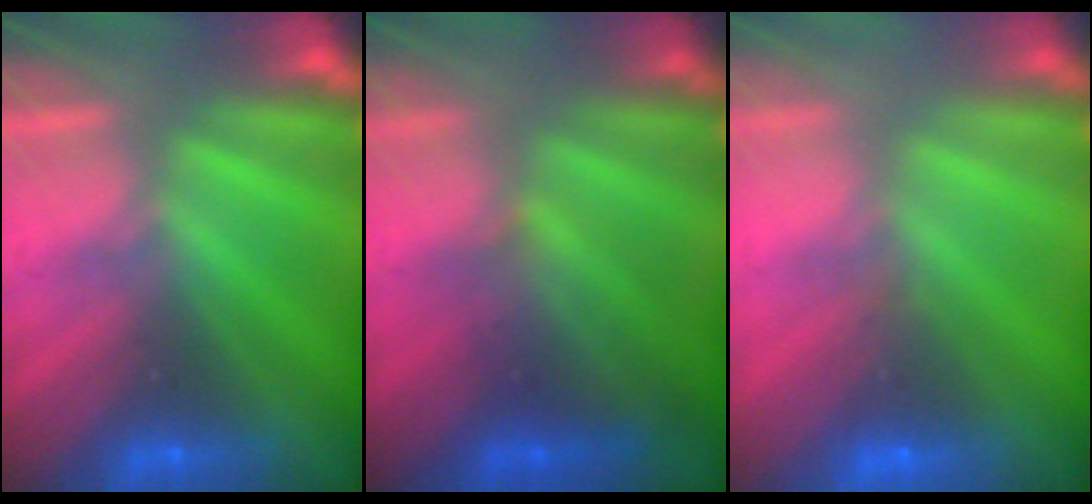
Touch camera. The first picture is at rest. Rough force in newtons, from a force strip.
{"total": 2.5}
{"total": 4.8}